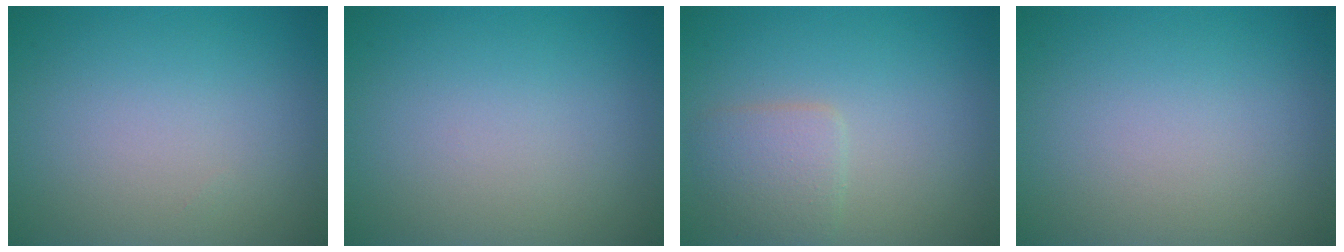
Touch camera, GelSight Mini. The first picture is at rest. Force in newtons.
{"total": 0.0}
{"total": 2.5, "press": 2.5, "slide": 0.1}
{"total": 0.0}